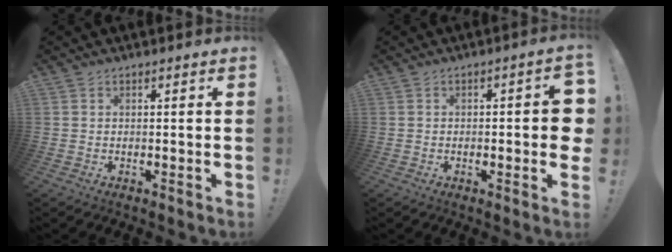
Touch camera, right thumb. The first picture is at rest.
{"total": 5.2, "force": [-0.5, 1.1, 5.1], "torque": [-0.067, -0.001, -0.006]}